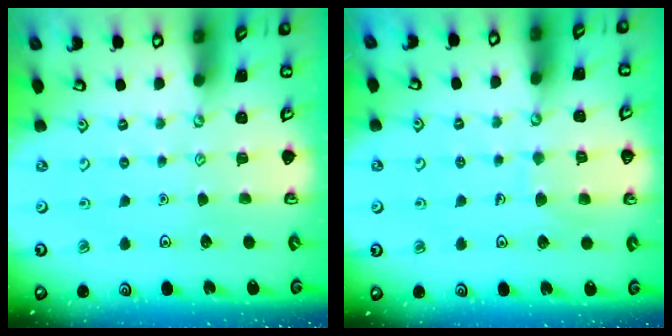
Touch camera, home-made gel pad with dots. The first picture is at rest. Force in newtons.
{"total": 6.3, "press": 6.3, "slide": 0.4}